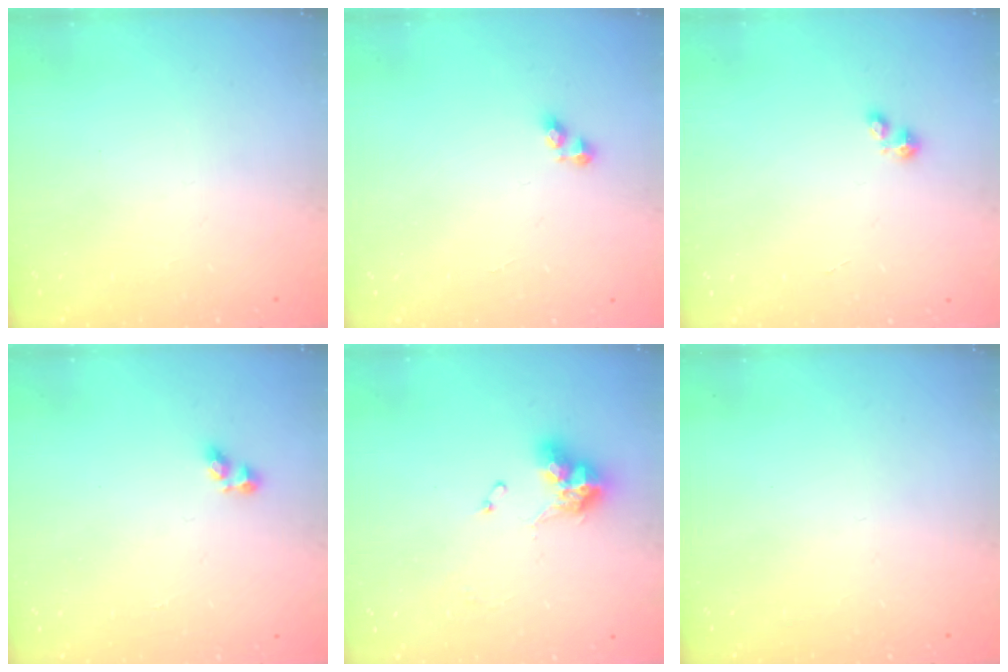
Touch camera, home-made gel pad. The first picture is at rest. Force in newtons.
{"total": 2.9, "press": 2.9, "slide": 0.3}
{"total": 1.9, "press": 1.9, "slide": 0.2}
{"total": 2.7, "press": 2.7, "slide": 0.3}
{"total": 10.4, "press": 10.3, "slide": 1.1}
{"total": 0.0}